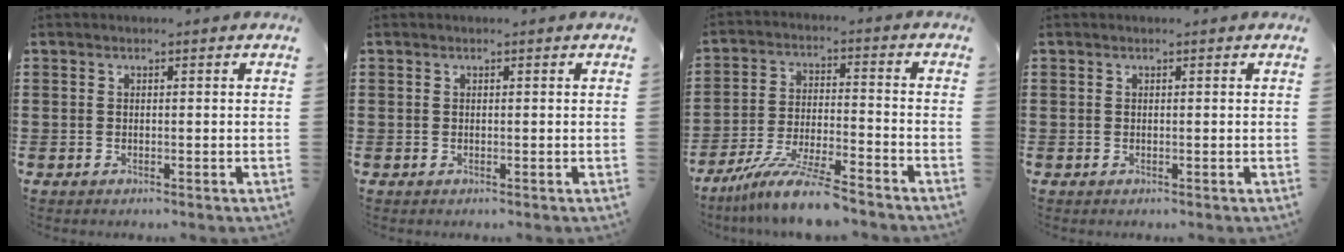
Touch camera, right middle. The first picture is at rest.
{"total": 0.0}
{"total": 10.0, "force": [-8.7, 0.1, 5.0], "torque": [-0.098, 0.003, -0.168]}
{"total": 0.0}